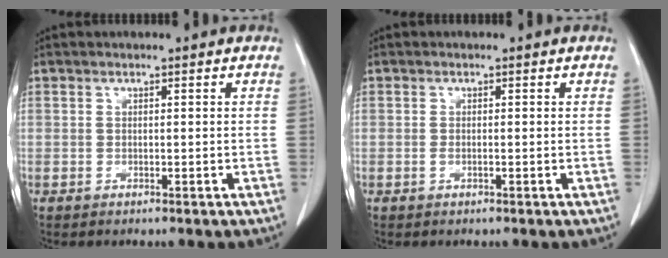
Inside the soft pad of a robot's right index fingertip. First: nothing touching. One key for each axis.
{"total": 0.7, "fx": -0.2, "fy": 0.2, "fz": 0.7, "tx": -0.015, "ty": -0.001, "tz": -0.002}